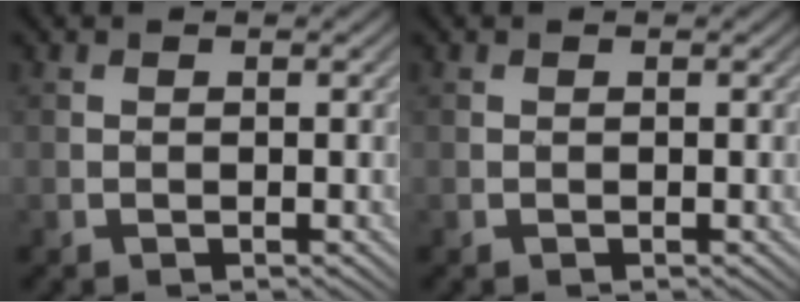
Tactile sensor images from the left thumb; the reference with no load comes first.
{"total": 0.0}